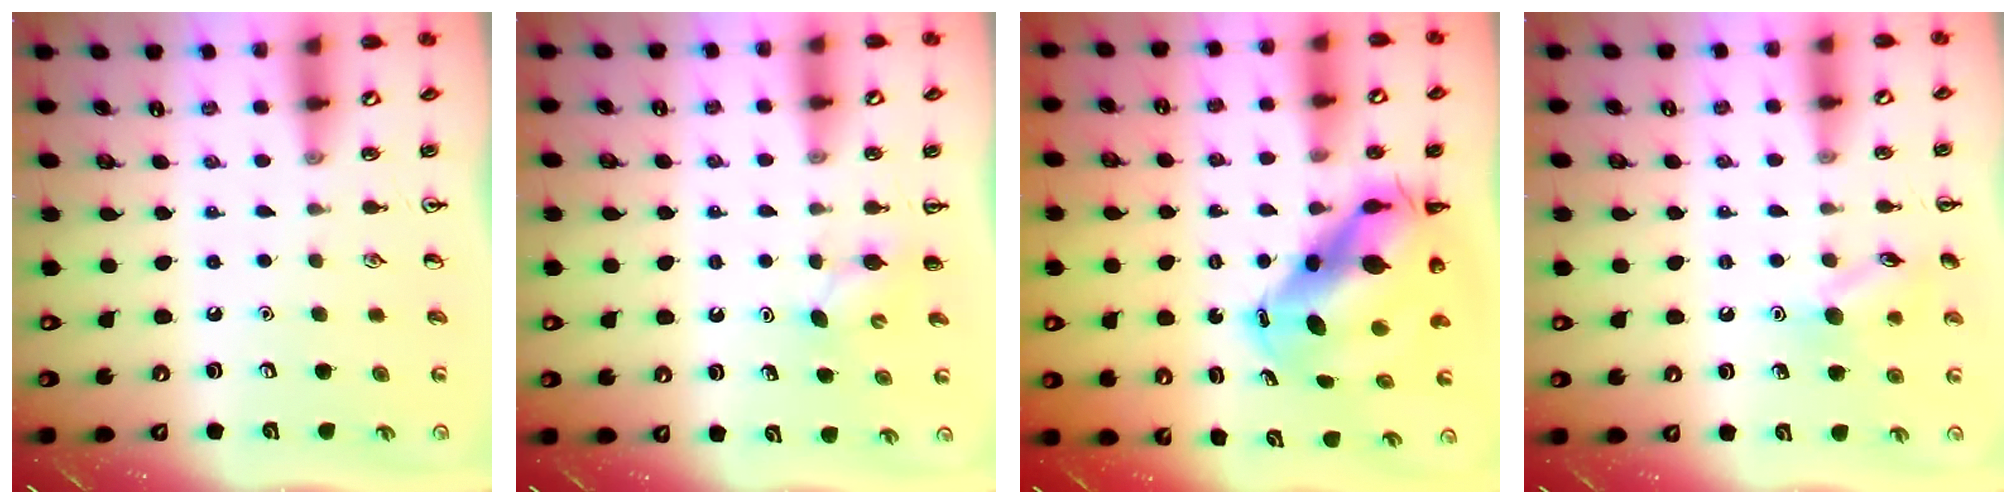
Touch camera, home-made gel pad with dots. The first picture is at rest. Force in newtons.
{"total": 3.5, "press": 3.3, "slide": 1.3}
{"total": 12.4, "press": 11.9, "slide": 3.4}
{"total": 9.5, "press": 9.5, "slide": 0.9}